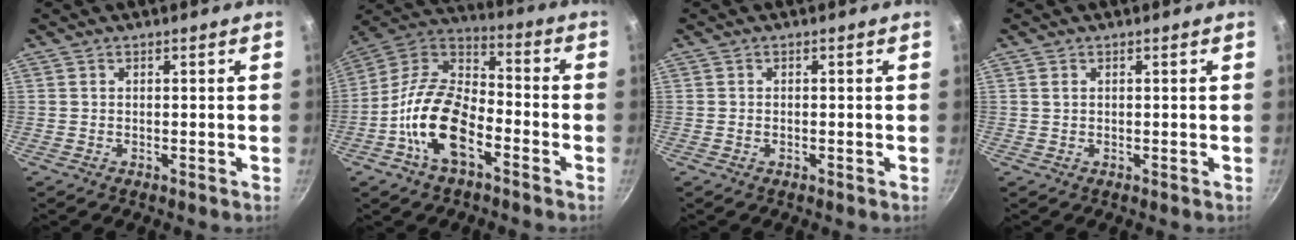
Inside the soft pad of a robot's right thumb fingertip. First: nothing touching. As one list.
[{"total": 16.4, "force": [-6.6, 8.7, 12.1], "torque": [-0.208, 0.053, -0.143]}, {"total": 0.6, "force": [-0.2, 0.3, 0.4], "torque": [-0.010, 0.003, -0.005]}, {"total": 0.9, "force": [0.4, 0.6, 0.6], "torque": [-0.011, 0.002, 0.006]}]